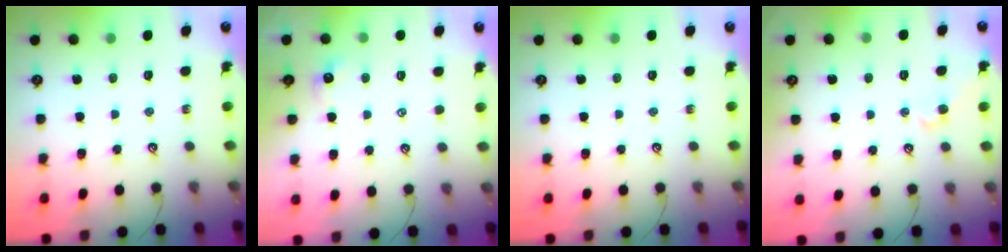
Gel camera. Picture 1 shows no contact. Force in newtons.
{"total": 0.7, "press": 0.3, "slide": 0.6}
{"total": 0.0}
{"total": 2.5, "press": 2.5, "slide": 0.4}